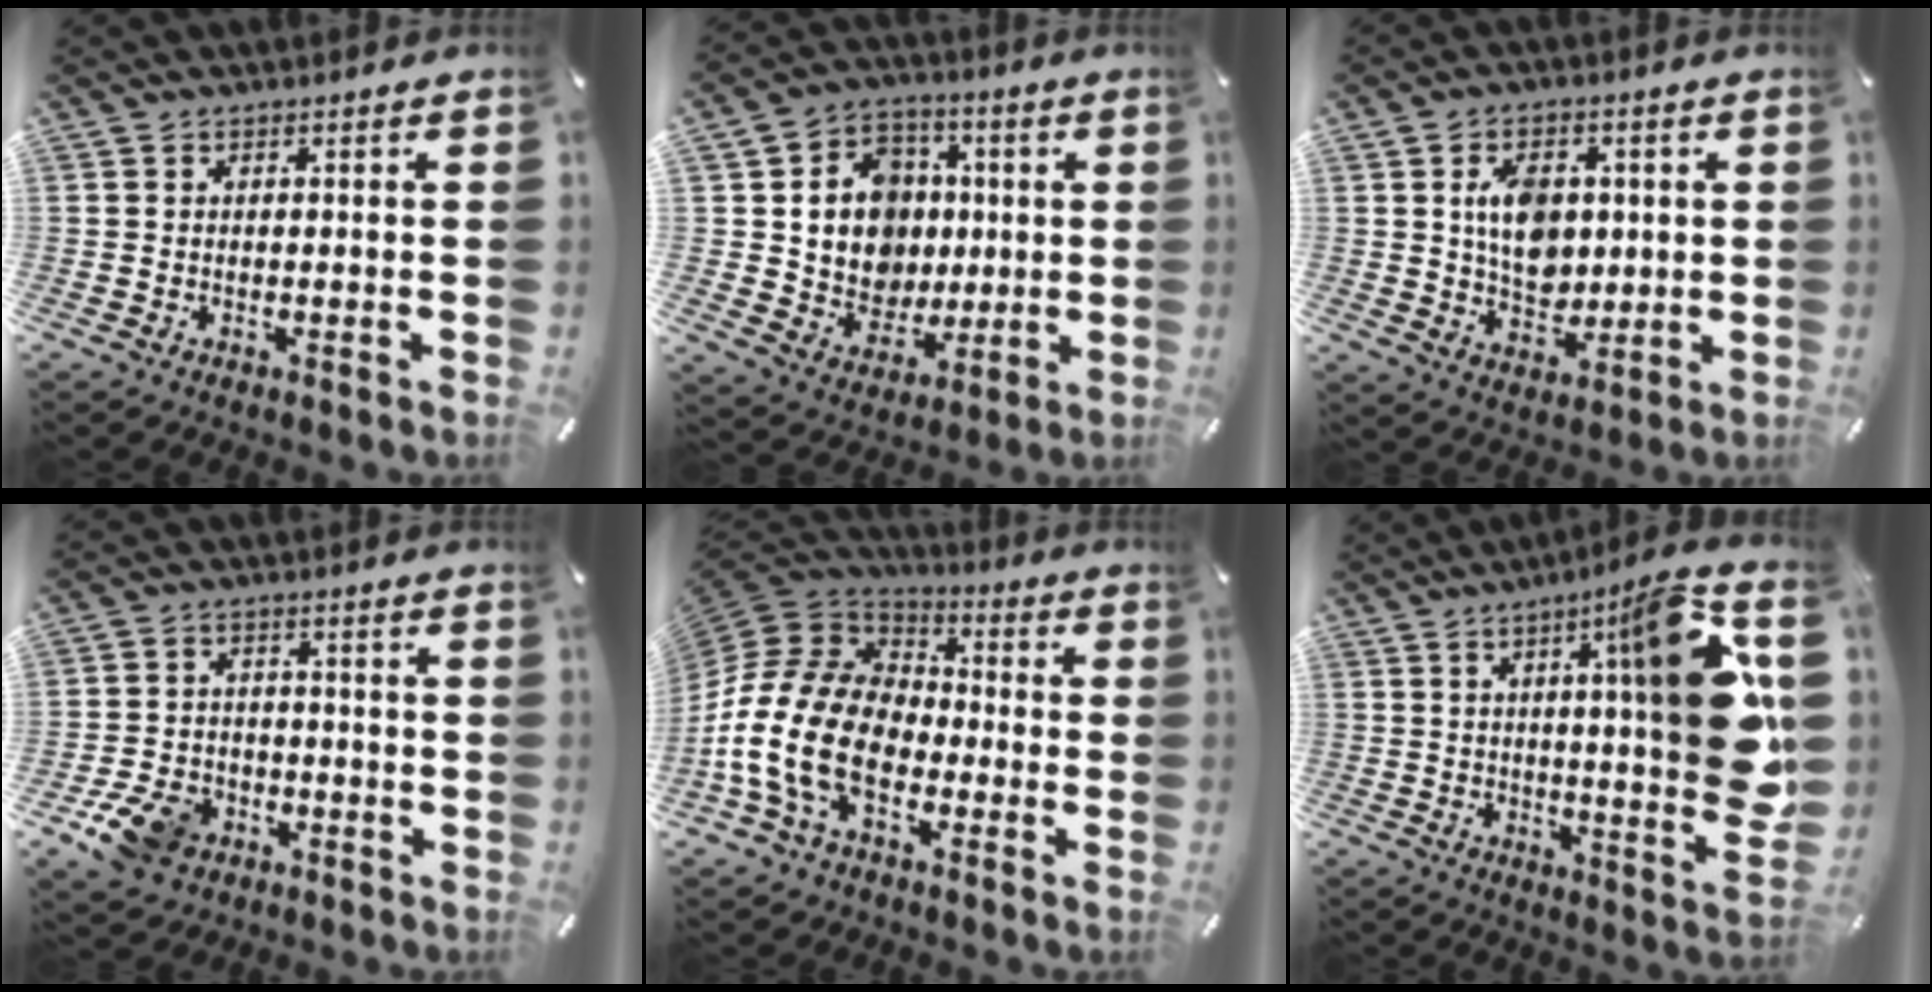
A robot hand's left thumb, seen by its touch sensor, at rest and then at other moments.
{"total": 13.0, "force": [0.9, 12.2, 4.5], "torque": [-0.072, 0.007, 0.031]}
{"total": 9.7, "force": [1.5, 7.5, 6.0], "torque": [-0.100, 0.007, 0.027]}
{"total": 9.4, "force": [-4.9, 6.8, 4.2], "torque": [-0.081, 0.030, -0.089]}
{"total": 18.2, "force": [-8.2, 11.5, 11.6], "torque": [-0.261, 0.024, -0.151]}
{"total": 22.0, "force": [5.6, 3.6, 21.0], "torque": [-0.292, -0.041, 0.071]}